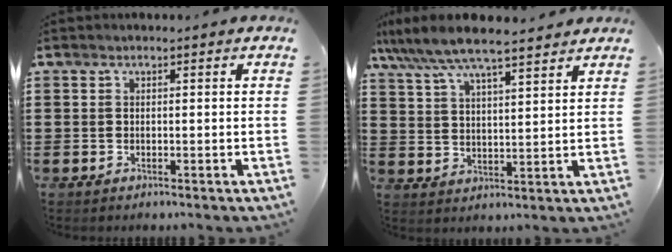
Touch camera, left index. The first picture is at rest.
{"total": 7.0, "force": [6.2, 0.6, 3.2], "torque": [-0.085, -0.027, 0.108]}